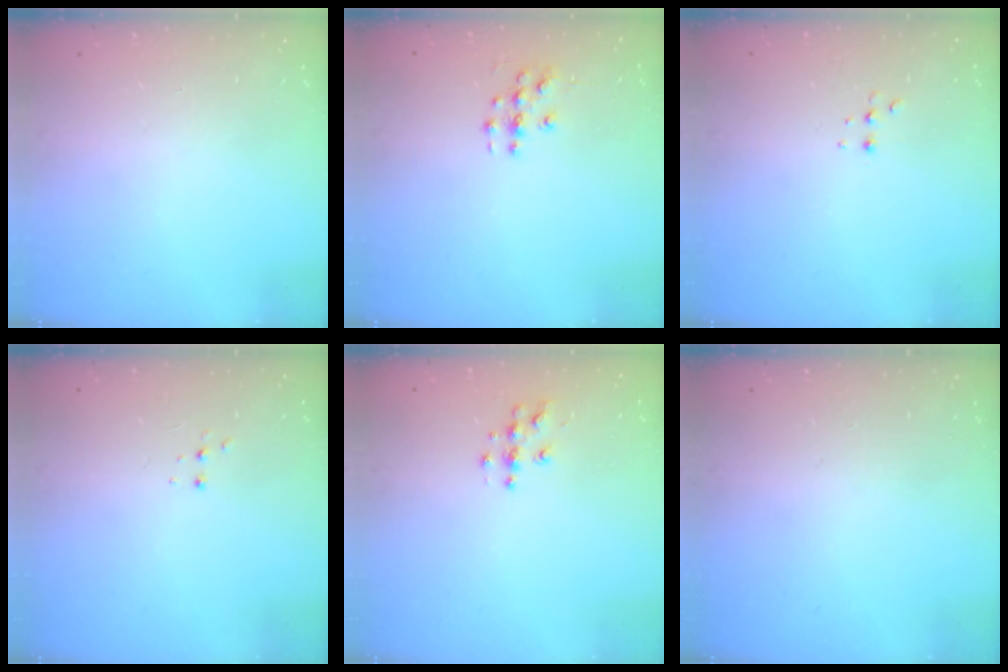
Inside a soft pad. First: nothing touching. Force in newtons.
{"total": 3.6, "press": 3.6, "slide": 0.3}
{"total": 4.2, "press": 4.1, "slide": 0.9}
{"total": 2.7, "press": 2.7, "slide": 0.5}
{"total": 5.0, "press": 5.0, "slide": 0.2}
{"total": 0.0}